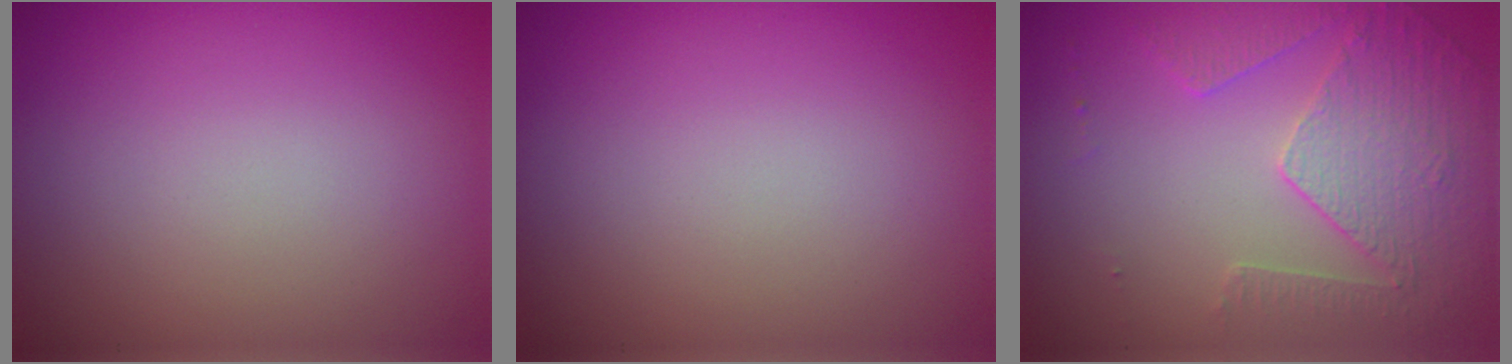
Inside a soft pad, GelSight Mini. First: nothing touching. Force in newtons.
{"total": 0.0}
{"total": 4.1, "press": 3.4, "slide": 2.2}